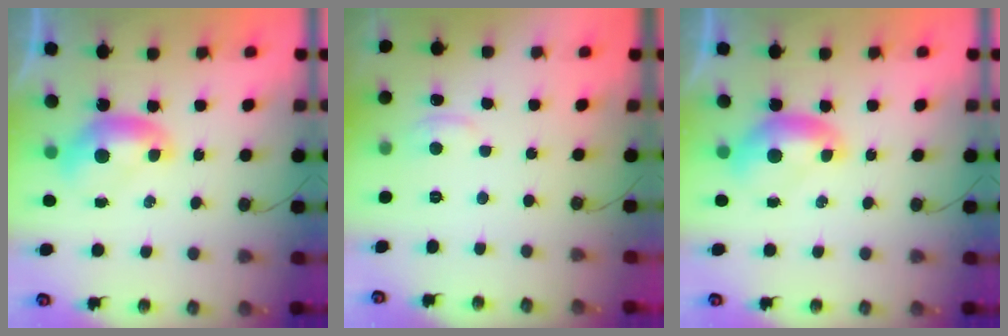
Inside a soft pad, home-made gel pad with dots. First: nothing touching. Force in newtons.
{"total": 2.0, "press": 1.9, "slide": 0.6}
{"total": 0.0}